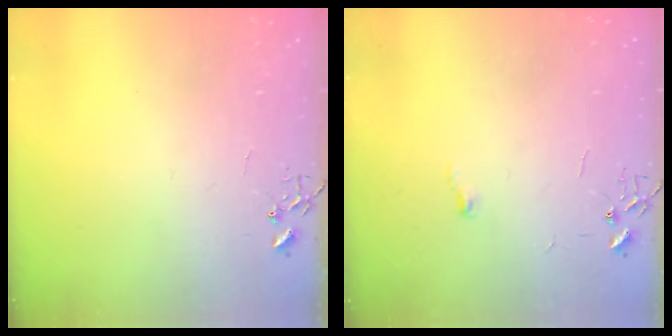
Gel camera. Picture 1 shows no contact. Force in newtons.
{"total": 3.5, "press": 3.5, "slide": 0.4}